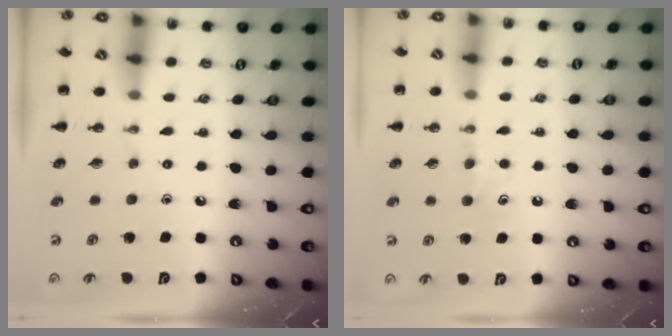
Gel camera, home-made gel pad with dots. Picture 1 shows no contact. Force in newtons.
{"total": 4.2, "press": 4.0, "slide": 1.4}